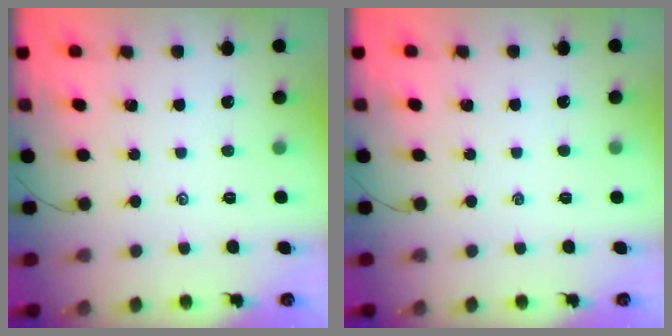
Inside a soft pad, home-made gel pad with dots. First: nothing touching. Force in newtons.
{"total": 0.0}